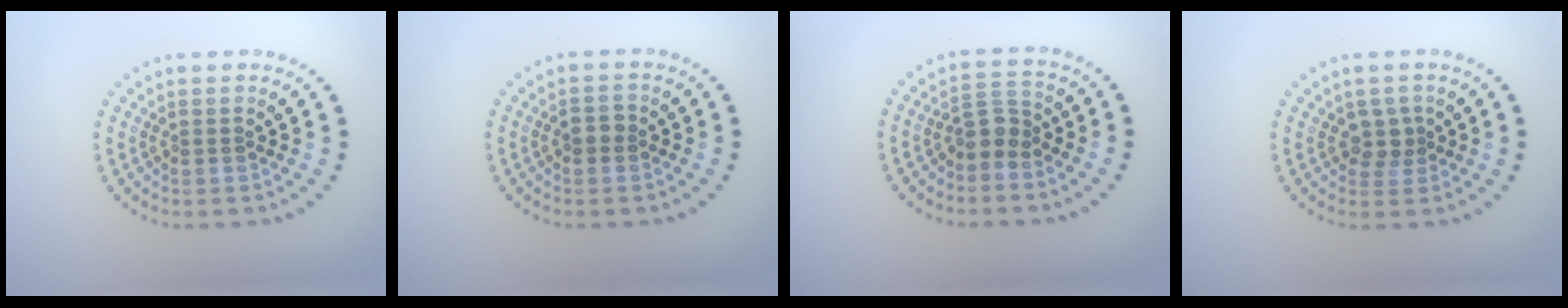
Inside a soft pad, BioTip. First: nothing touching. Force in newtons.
{"total": 1.5, "press": 1.5, "slide": 0.2}
{"total": 2.3, "press": 1.8, "slide": 1.3}
{"total": 1.9, "press": 1.5, "slide": 1.2}